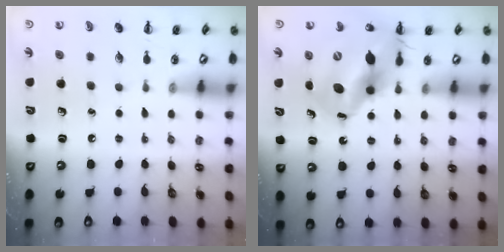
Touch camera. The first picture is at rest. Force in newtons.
{"total": 16.1, "press": 15.5, "slide": 4.3}